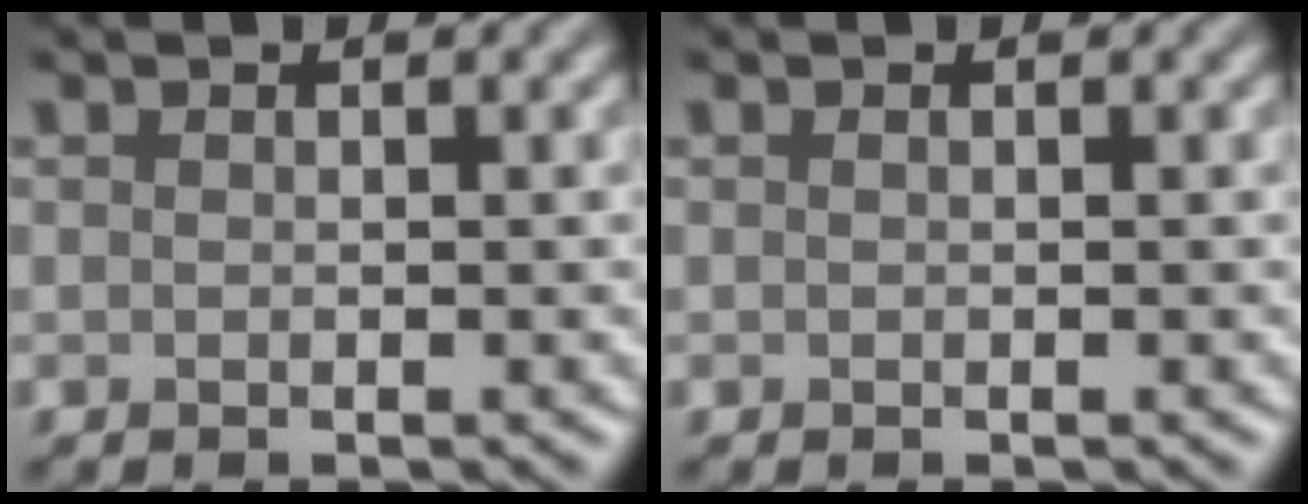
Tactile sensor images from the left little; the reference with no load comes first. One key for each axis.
{"total": 0.0}